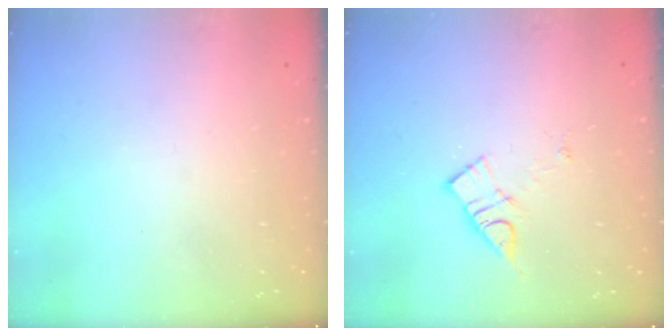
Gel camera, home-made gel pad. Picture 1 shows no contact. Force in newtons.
{"total": 7.9, "press": 7.9, "slide": 0.4}